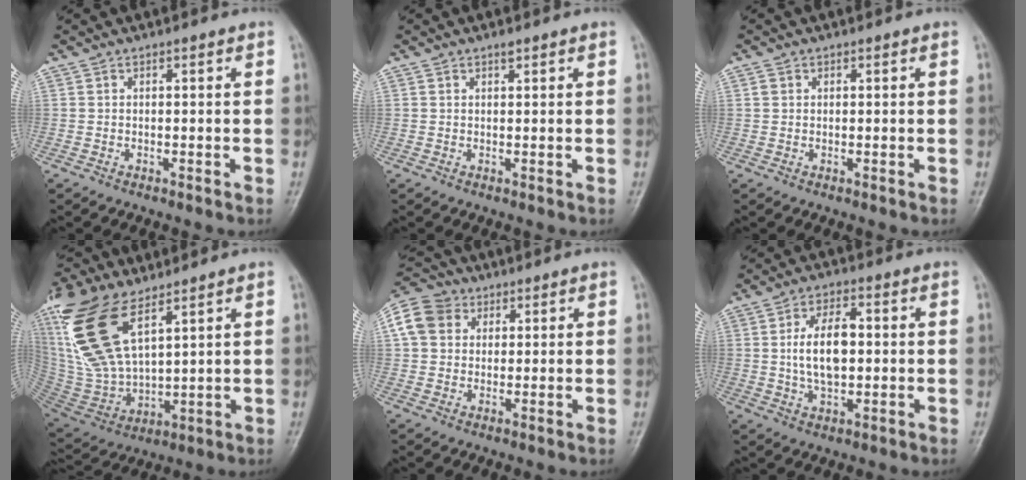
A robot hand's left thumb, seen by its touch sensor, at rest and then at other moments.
{"total": 0.8, "force": [0.6, 0.3, 0.5], "torque": [-0.007, -0.003, 0.010]}
{"total": 1.2, "force": [0.3, 1.0, 0.4], "torque": [-0.004, 0.001, 0.006]}
{"total": 20.7, "force": [10.6, 9.4, 15.0], "torque": [-0.330, -0.036, 0.222]}
{"total": 10.0, "force": [3.1, 8.2, 4.9], "torque": [-0.087, 0.016, 0.047]}
{"total": 9.3, "force": [0.5, 5.0, 7.7], "torque": [-0.135, 0.005, 0.010]}